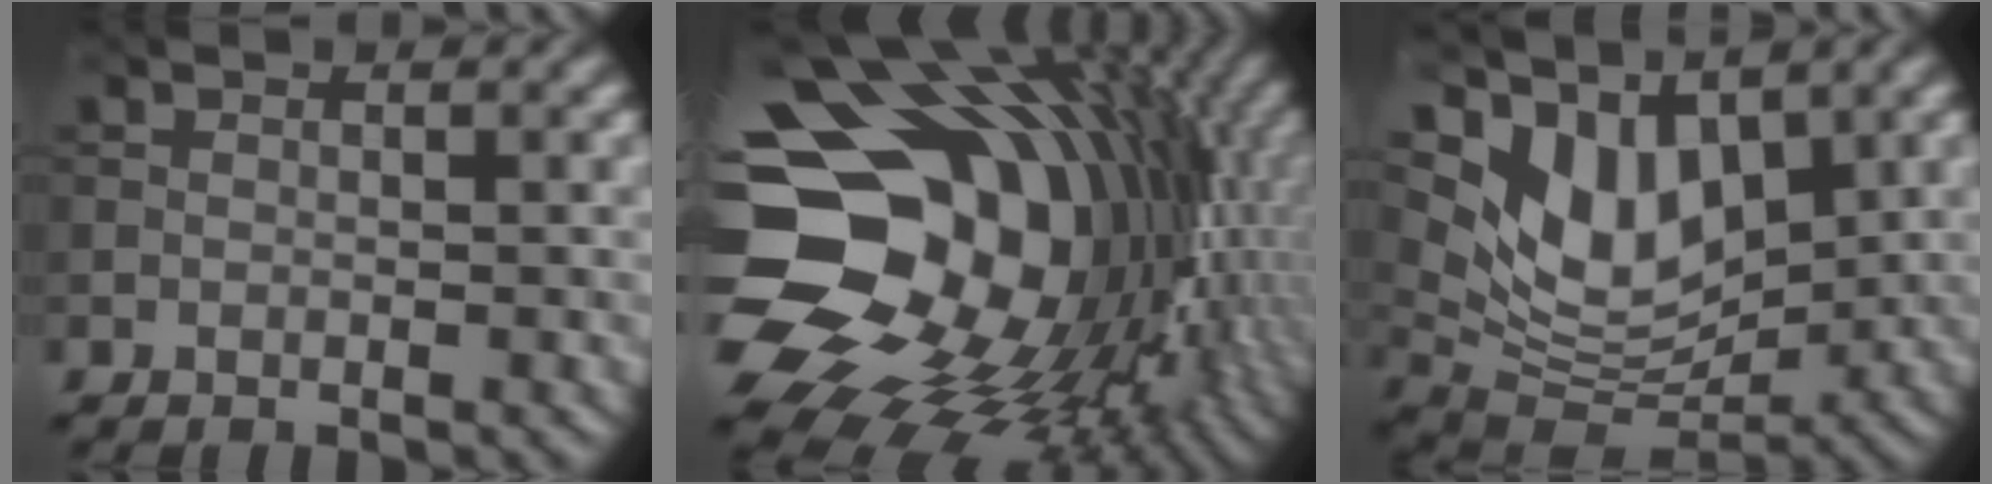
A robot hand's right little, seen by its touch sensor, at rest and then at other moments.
{"total": 20.9, "force": [-0.3, 16.6, 12.7], "torque": [-0.231, -0.026, 0.019]}
{"total": 7.0, "force": [3.7, 4.0, 4.4], "torque": [-0.092, -0.012, 0.066]}